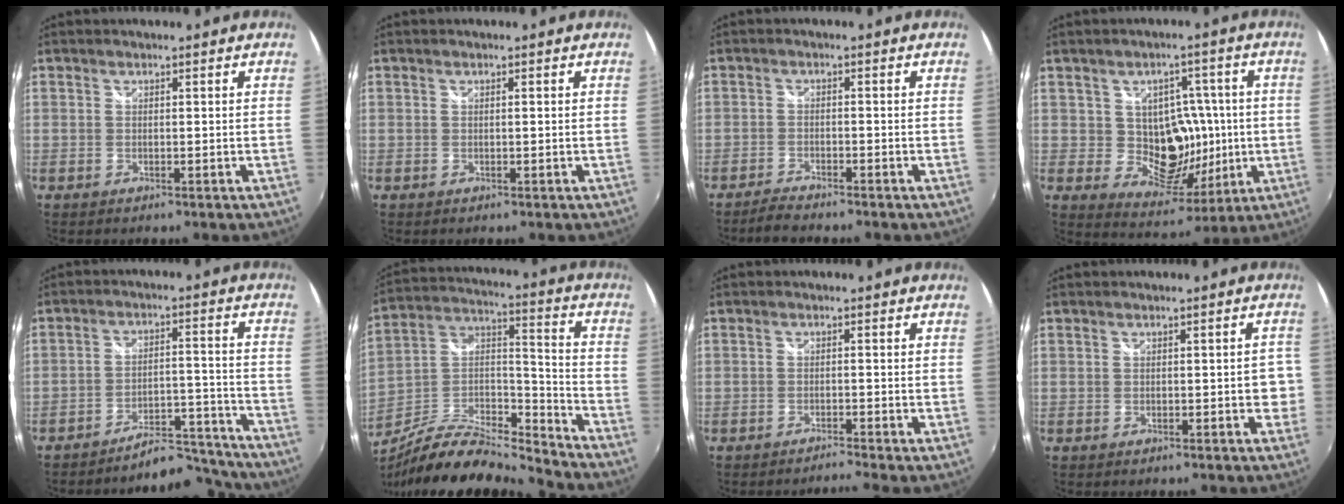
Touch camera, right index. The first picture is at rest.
{"total": 0.0}
{"total": 3.0, "force": [-2.9, 0.1, 0.8], "torque": [-0.034, -0.008, -0.057]}
{"total": 10.7, "force": [0.1, 9.4, 5.1], "torque": [-0.091, 0.003, 0.015]}
{"total": 12.0, "force": [-11.6, 2.7, 1.8], "torque": [-0.027, 0.040, -0.153]}
{"total": 16.7, "force": [-14.5, 2.9, 7.8], "torque": [-0.154, 0.005, -0.268]}
{"total": 1.9, "force": [-1.7, -0.7, 0.0], "torque": [-0.006, -0.004, -0.031]}
{"total": 3.3, "force": [-0.6, 1.7, 2.7], "torque": [-0.026, 0.004, -0.005]}